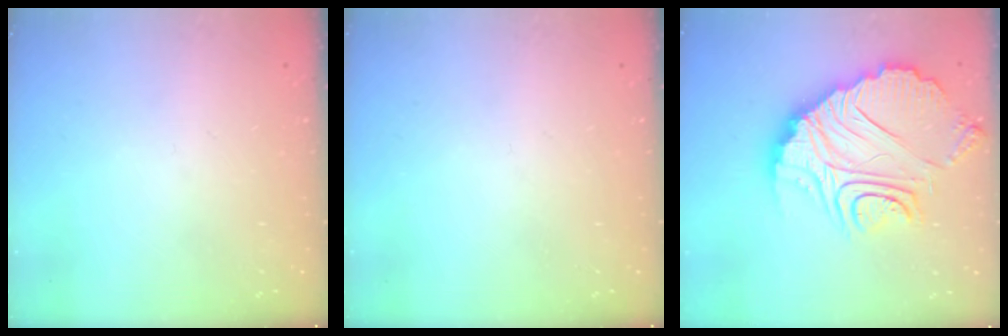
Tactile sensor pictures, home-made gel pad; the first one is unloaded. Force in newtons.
{"total": 0.0}
{"total": 20.8, "press": 20.8, "slide": 1.7}